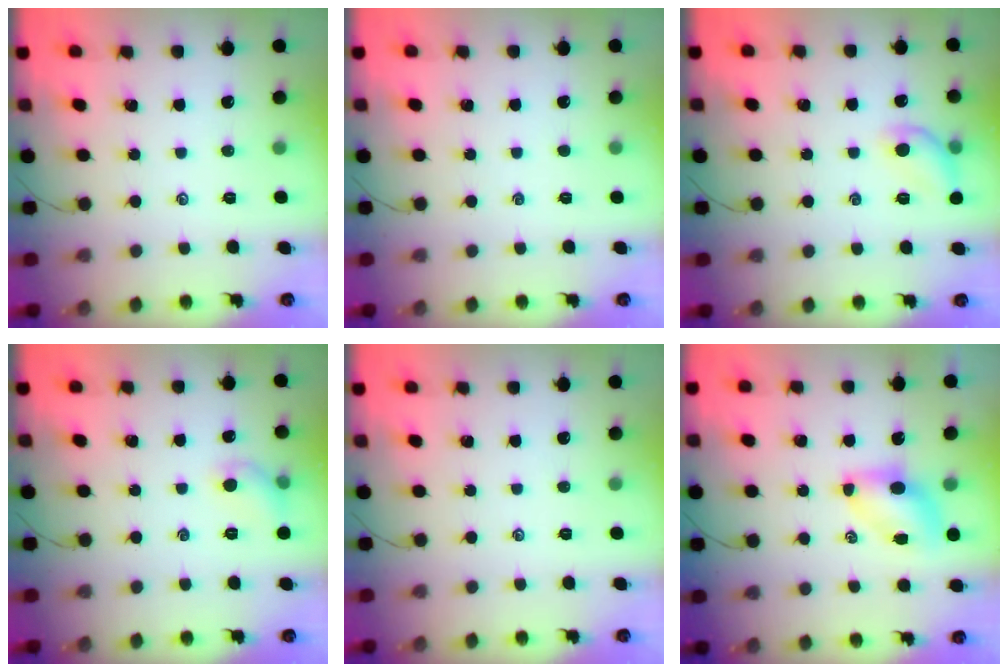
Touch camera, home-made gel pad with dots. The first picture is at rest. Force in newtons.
{"total": 0.0}
{"total": 8.8, "press": 8.8, "slide": 0.5}
{"total": 6.2, "press": 6.1, "slide": 1.3}
{"total": 0.0}
{"total": 6.6, "press": 6.6, "slide": 0.8}